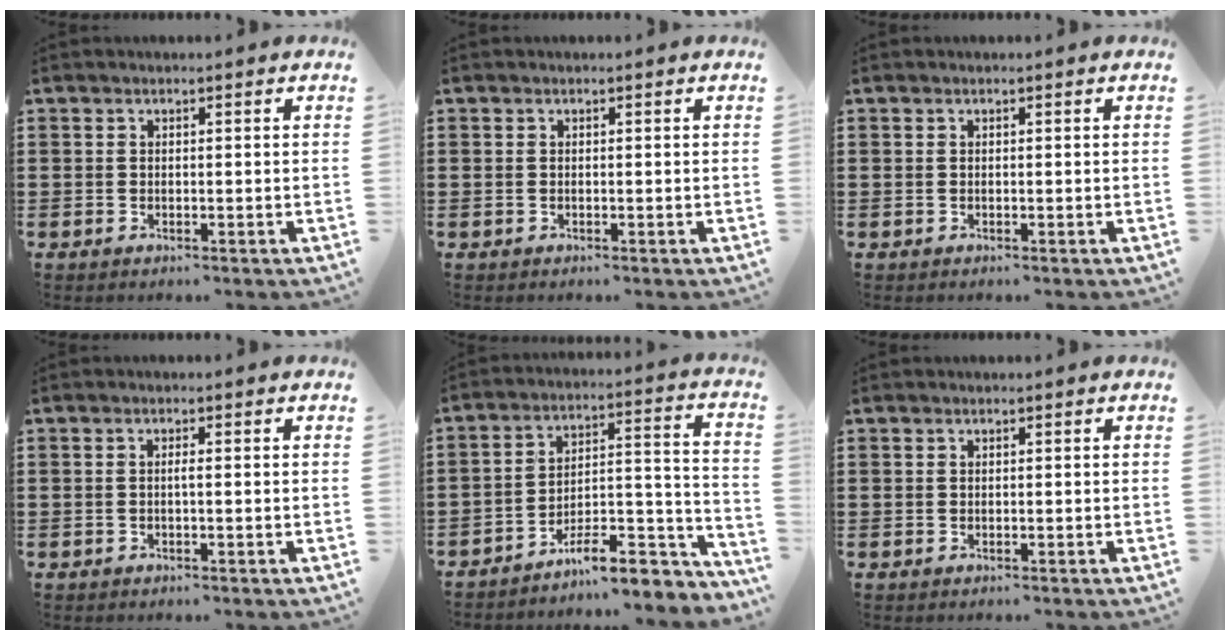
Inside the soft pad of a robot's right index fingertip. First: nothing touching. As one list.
[{"total": 0.0}, {"total": 0.0}, {"total": 0.7, "force": [-0.2, -0.1, 0.6], "torque": [-0.012, -0.004, -0.003]}, {"total": 9.3, "force": [-7.5, 2.9, 4.8], "torque": [-0.062, 0.021, -0.138]}, {"total": 0.0}]